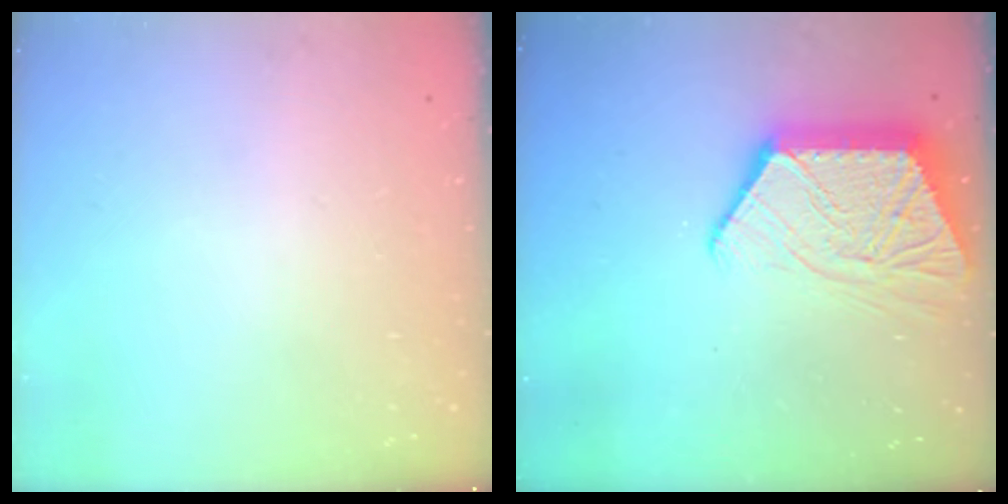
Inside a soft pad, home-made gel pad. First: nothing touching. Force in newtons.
{"total": 14.8, "press": 14.7, "slide": 1.0}